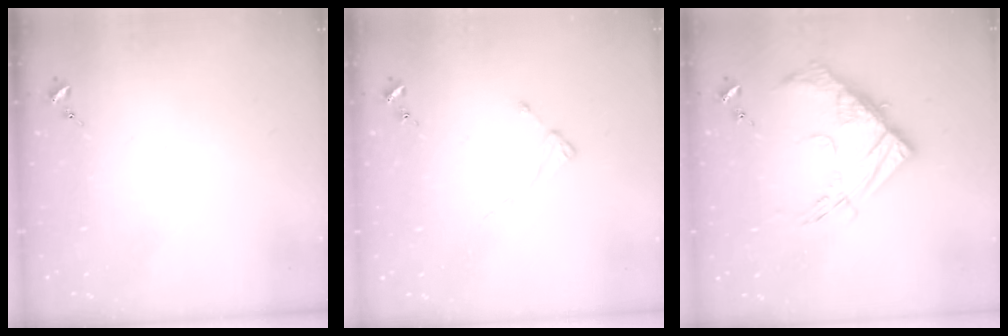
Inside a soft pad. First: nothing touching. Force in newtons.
{"total": 2.0, "press": 2.0, "slide": 0.3}
{"total": 17.2, "press": 17.1, "slide": 1.6}